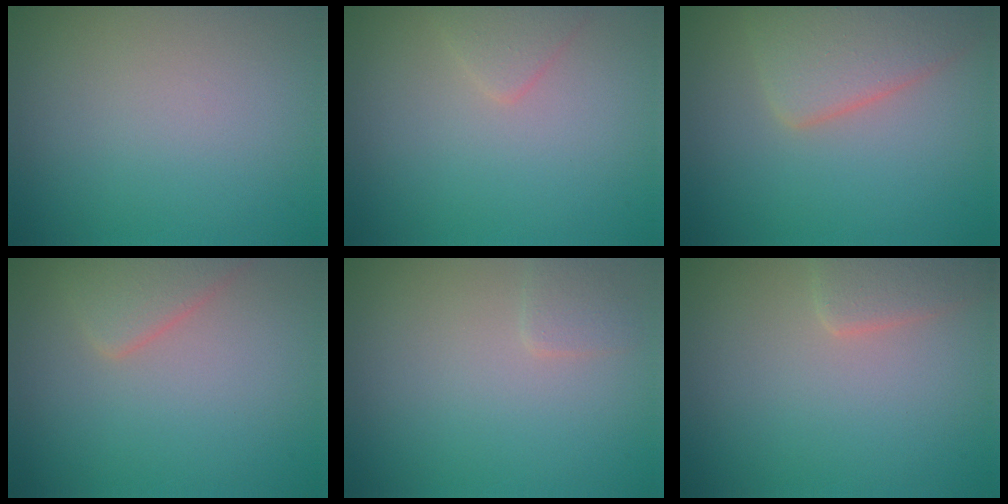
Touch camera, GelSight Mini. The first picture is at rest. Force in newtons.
{"total": 1.3, "press": 1.3, "slide": 0.0}
{"total": 4.6, "press": 4.5, "slide": 0.3}
{"total": 2.6, "press": 2.6, "slide": 0.0}
{"total": 1.0, "press": 1.0, "slide": 0.0}
{"total": 2.4, "press": 2.4, "slide": 0.1}